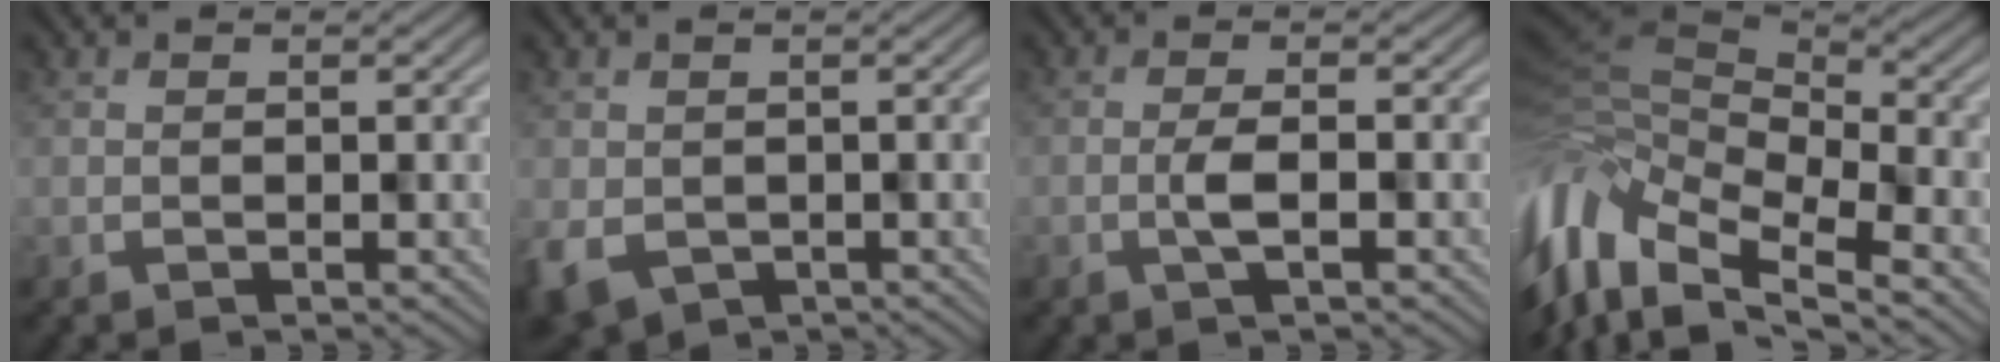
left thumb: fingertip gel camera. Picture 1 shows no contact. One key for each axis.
{"total": 5.3, "fx": -2.3, "fy": 3.7, "fz": 3.0, "tx": -0.069, "ty": -0.026, "tz": -0.024}
{"total": 1.9, "fx": -0.7, "fy": 0.4, "fz": 1.7, "tx": -0.033, "ty": 0.006, "tz": -0.015}
{"total": 13.5, "fx": -5.5, "fy": 7.4, "fz": 9.9, "tx": -0.255, "ty": -0.034, "tz": -0.075}